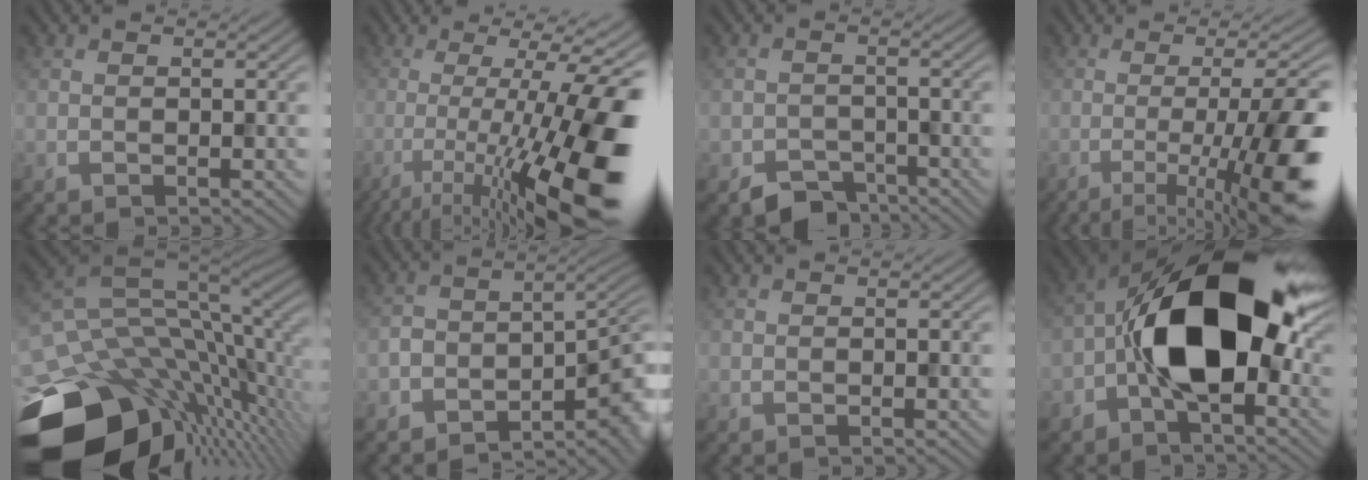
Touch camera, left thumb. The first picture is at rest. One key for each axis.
{"total": 18.7, "fx": -6.3, "fy": 4.1, "fz": 17.2, "tx": -0.236, "ty": -0.008, "tz": -0.100}
{"total": 4.1, "fx": -3.1, "fy": 2.3, "fz": 1.4, "tx": -0.020, "ty": -0.007, "tz": -0.059}
{"total": 14.0, "fx": -4.6, "fy": 3.1, "fz": 12.8, "tx": -0.168, "ty": 0.002, "tz": -0.072}
{"total": 18.5, "fx": -7.0, "fy": 11.3, "fz": 12.9, "tx": -0.269, "ty": -0.026, "tz": -0.104}
{"total": 8.1, "fx": -4.7, "fy": 4.4, "fz": 5.0, "tx": -0.058, "ty": -0.029, "tz": -0.074}
{"total": 0.0}
{"total": 16.2, "fx": -1.3, "fy": 8.9, "fz": 13.5, "tx": -0.219, "ty": 0.011, "tz": -0.040}